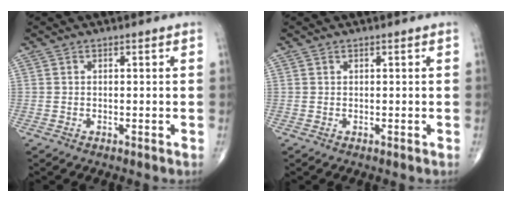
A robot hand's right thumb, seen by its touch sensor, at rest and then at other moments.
{"total": 0.0}